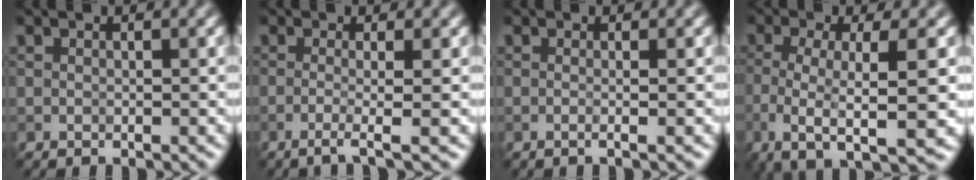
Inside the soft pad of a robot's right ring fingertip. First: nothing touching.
{"total": 3.0, "force": [-0.6, 0.9, 2.8], "torque": [-0.033, -0.005, -0.022]}
{"total": 2.0, "force": [0.0, 0.9, 1.8], "torque": [-0.008, -0.006, -0.024]}
{"total": 8.1, "force": [-2.9, 2.2, 7.2], "torque": [-0.112, -0.008, -0.061]}